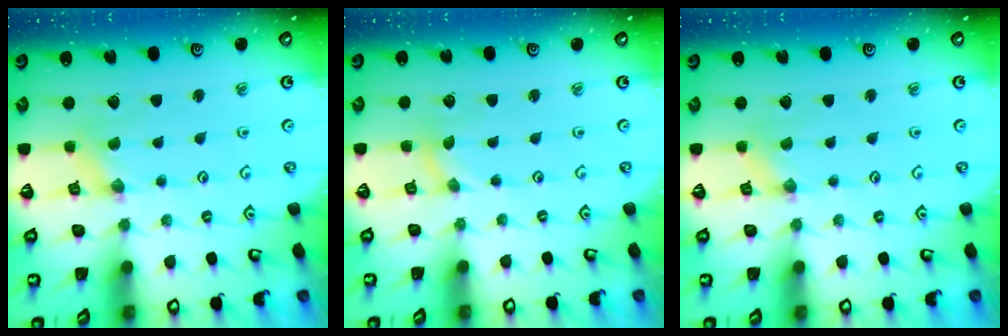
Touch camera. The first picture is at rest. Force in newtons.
{"total": 0.0}
{"total": 0.0}